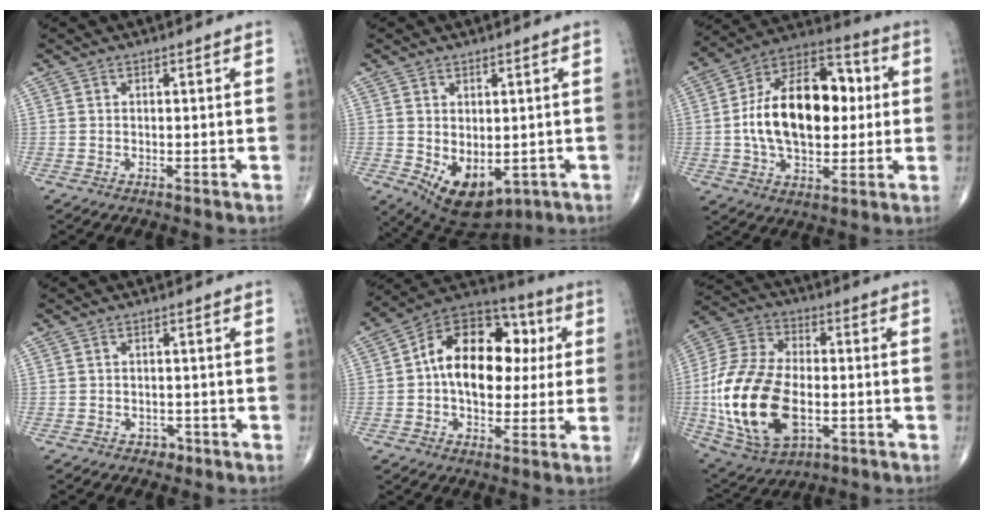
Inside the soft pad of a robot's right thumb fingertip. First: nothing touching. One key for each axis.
{"total": 10.2, "fx": -2.2, "fy": 6.2, "fz": 7.7, "tx": -0.104, "ty": -0.008, "tz": -0.008}
{"total": 21.8, "fx": 1.3, "fy": 13.0, "fz": 17.5, "tx": -0.264, "ty": 0.026, "tz": 0.019}
{"total": 1.8, "fx": -1.0, "fy": 1.4, "fz": 0.5, "tx": 0.000, "ty": 0.005, "tz": -0.014}
{"total": 19.5, "fx": 2.1, "fy": 12.6, "fz": 14.7, "tx": -0.188, "ty": 0.029, "tz": 0.024}
{"total": 22.8, "fx": -3.9, "fy": 13.3, "fz": 18.2, "tx": -0.367, "ty": 0.004, "tz": -0.060}